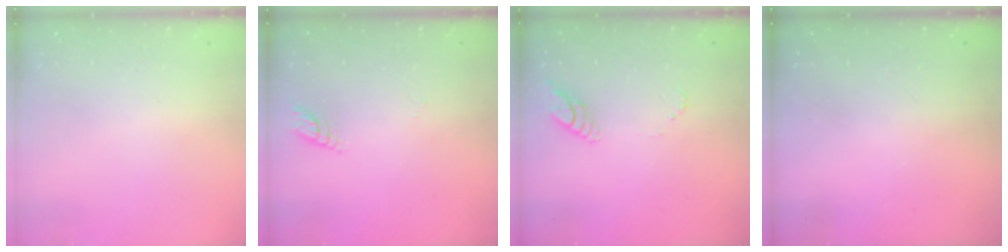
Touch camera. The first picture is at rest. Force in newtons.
{"total": 4.9, "press": 4.8, "slide": 0.4}
{"total": 7.8, "press": 7.7, "slide": 0.8}
{"total": 0.0}